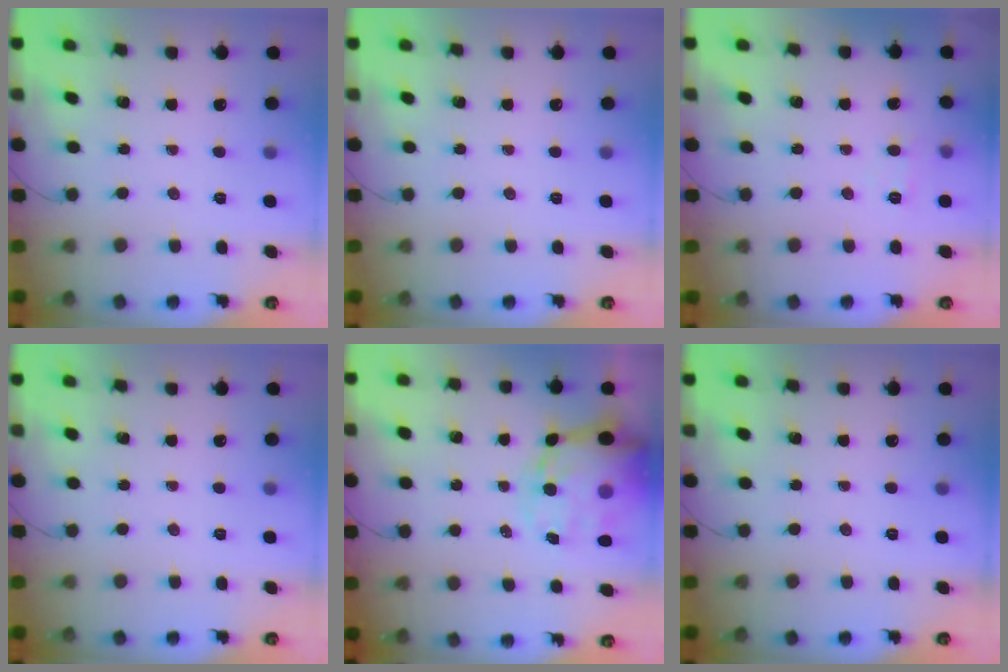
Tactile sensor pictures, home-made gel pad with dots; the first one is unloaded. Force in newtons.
{"total": 0.0}
{"total": 4.2, "press": 4.0, "slide": 1.3}
{"total": 0.0}
{"total": 17.6, "press": 17.0, "slide": 4.7}
{"total": 0.0}